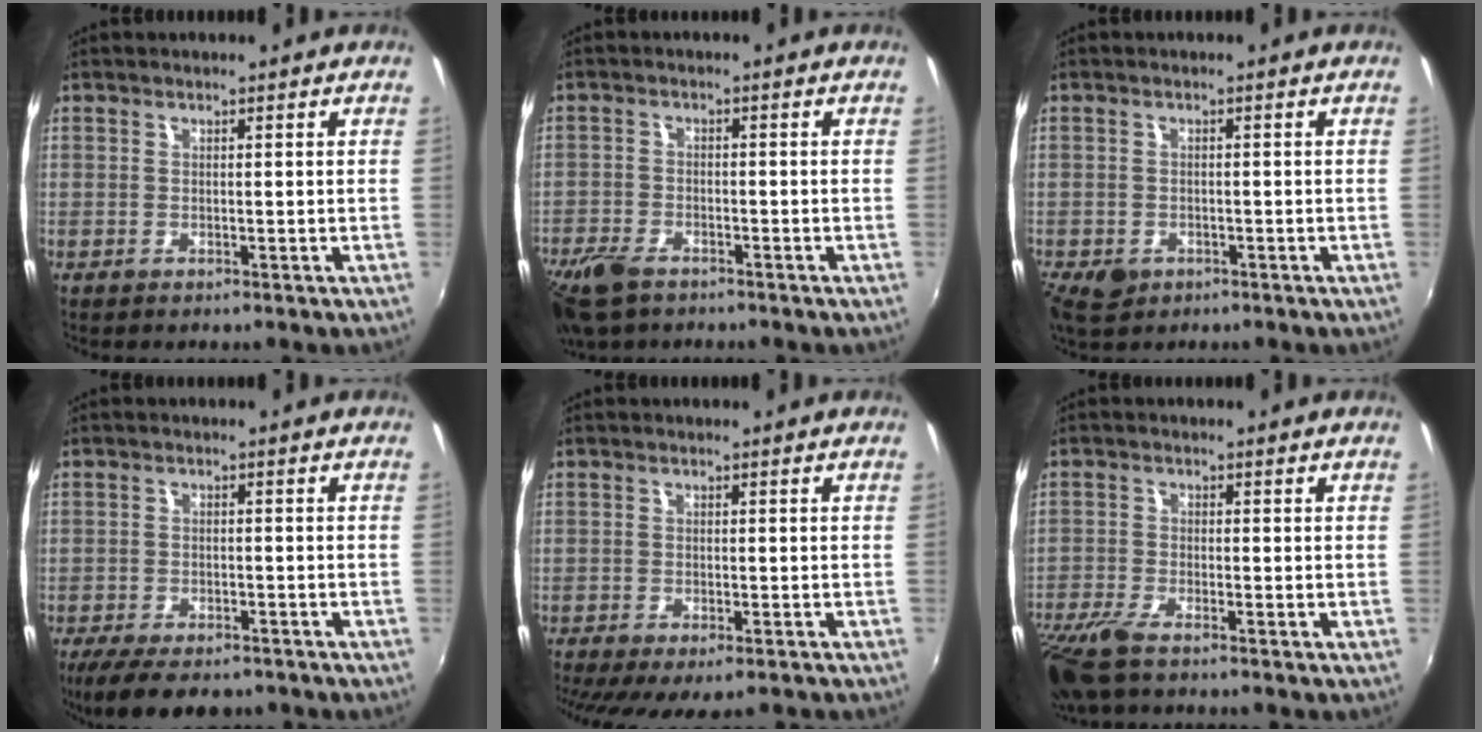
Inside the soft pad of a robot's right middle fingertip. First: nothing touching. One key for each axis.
{"total": 8.6, "fx": -6.2, "fy": 4.1, "fz": 4.3, "tx": -0.122, "ty": -0.022, "tz": -0.121}
{"total": 4.4, "fx": -2.4, "fy": 3.2, "fz": 2.0, "tx": -0.050, "ty": -0.011, "tz": -0.038}
{"total": 10.4, "fx": -8.1, "fy": 3.7, "fz": 5.3, "tx": -0.117, "ty": -0.027, "tz": -0.132}
{"total": 8.3, "fx": -6.0, "fy": 2.5, "fz": 5.1, "tx": -0.110, "ty": -0.038, "tz": -0.092}
{"total": 9.5, "fx": -7.1, "fy": 2.6, "fz": 5.9, "tx": -0.149, "ty": -0.041, "tz": -0.137}